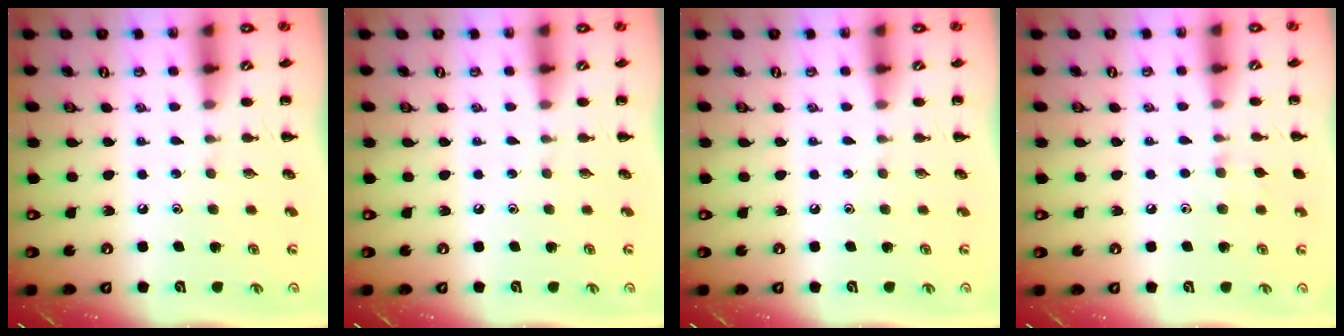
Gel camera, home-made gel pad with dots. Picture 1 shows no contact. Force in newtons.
{"total": 0.0}
{"total": 0.0}
{"total": 5.8, "press": 5.5, "slide": 1.8}